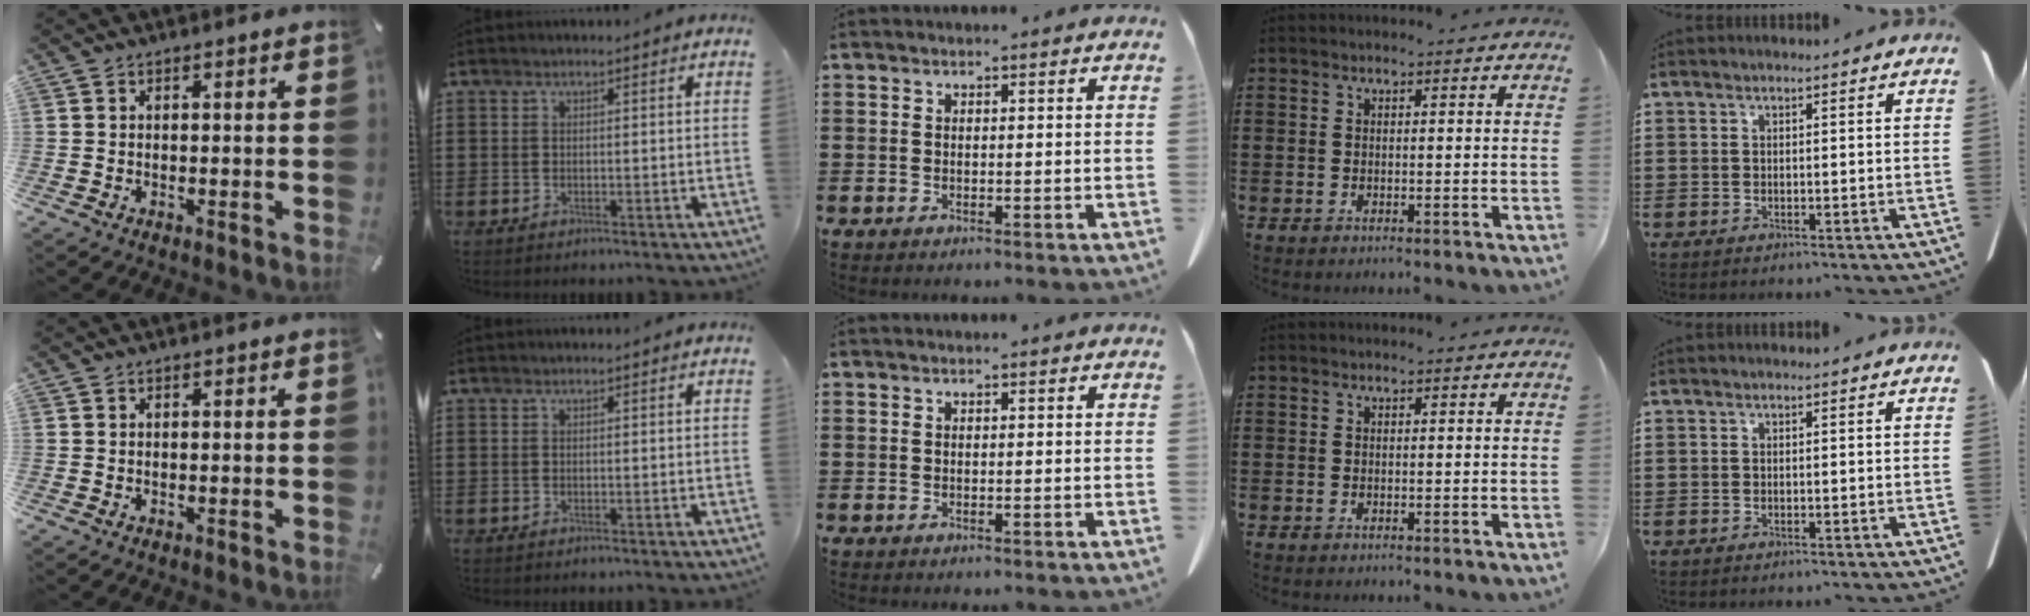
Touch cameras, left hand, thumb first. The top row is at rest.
{}